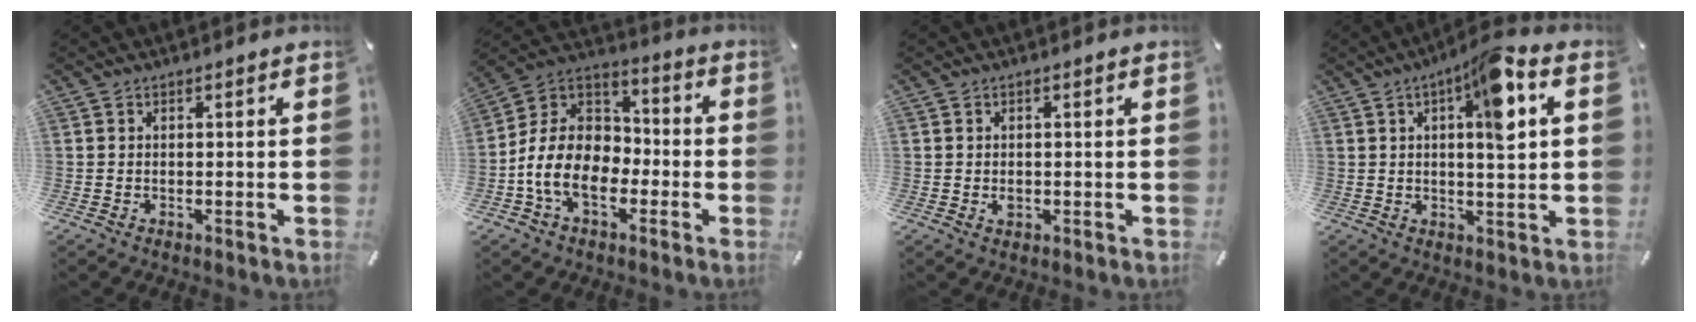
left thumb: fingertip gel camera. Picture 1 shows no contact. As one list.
[{"total": 13.1, "force": [-5.3, 9.5, 7.4], "torque": [-0.179, 0.015, -0.101]}, {"total": 1.5, "force": [-0.2, 1.2, 0.9], "torque": [-0.016, 0.003, -0.004]}, {"total": 10.7, "force": [3.4, 2.7, 9.8], "torque": [-0.137, -0.011, 0.048]}]